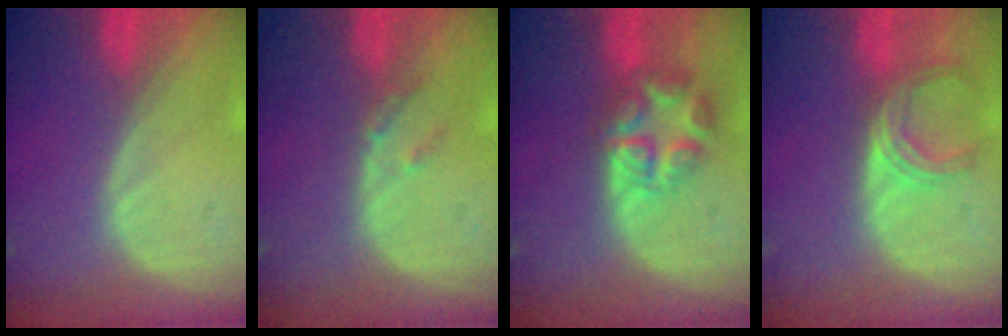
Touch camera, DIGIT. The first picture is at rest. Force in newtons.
{"total": 1.8, "press": 1.6, "slide": 0.8}
{"total": 6.3, "press": 6.3, "slide": 0.2}
{"total": 4.9, "press": 4.5, "slide": 1.9}